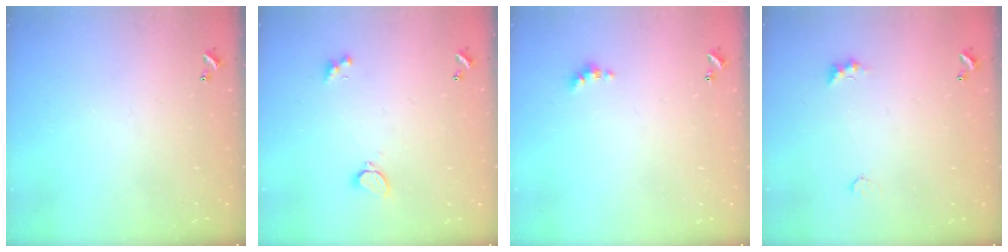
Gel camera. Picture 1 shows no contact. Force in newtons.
{"total": 1.5, "press": 1.4, "slide": 0.5}
{"total": 1.9, "press": 1.8, "slide": 0.6}
{"total": 2.0, "press": 2.0, "slide": 0.5}